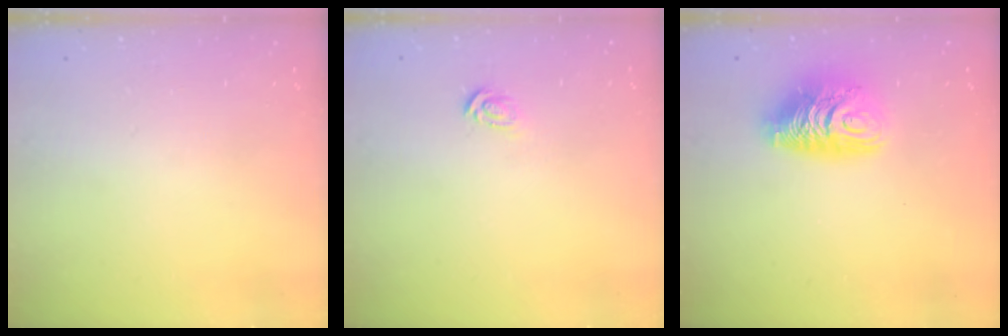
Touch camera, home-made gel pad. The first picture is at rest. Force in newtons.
{"total": 3.0, "press": 3.0, "slide": 0.1}
{"total": 10.7, "press": 10.7, "slide": 0.9}